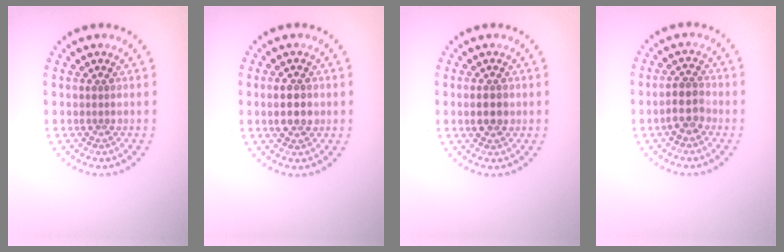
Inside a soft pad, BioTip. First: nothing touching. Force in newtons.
{"total": 2.8, "press": 2.8, "slide": 0.1}
{"total": 2.5, "press": 2.4, "slide": 0.3}
{"total": 2.4, "press": 2.3, "slide": 0.8}